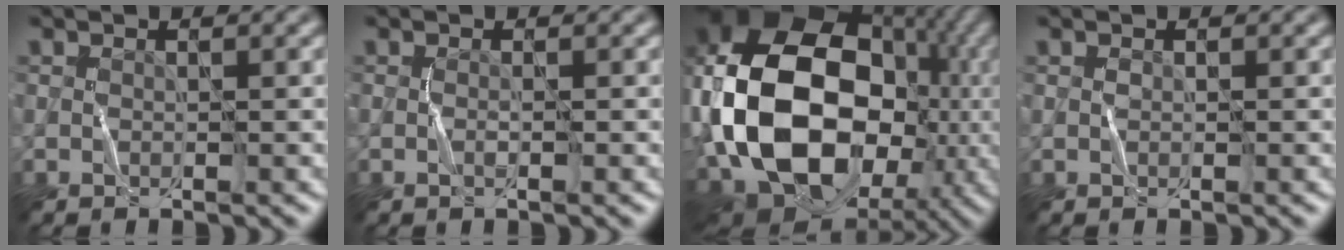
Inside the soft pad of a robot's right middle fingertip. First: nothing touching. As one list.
[{"total": 0.5, "force": [-0.2, -0.2, 0.4], "torque": [-0.009, -0.001, -0.006]}, {"total": 20.1, "force": [-0.8, 15.0, 13.3], "torque": [-0.296, -0.003, -0.019]}, {"total": 0.0}]